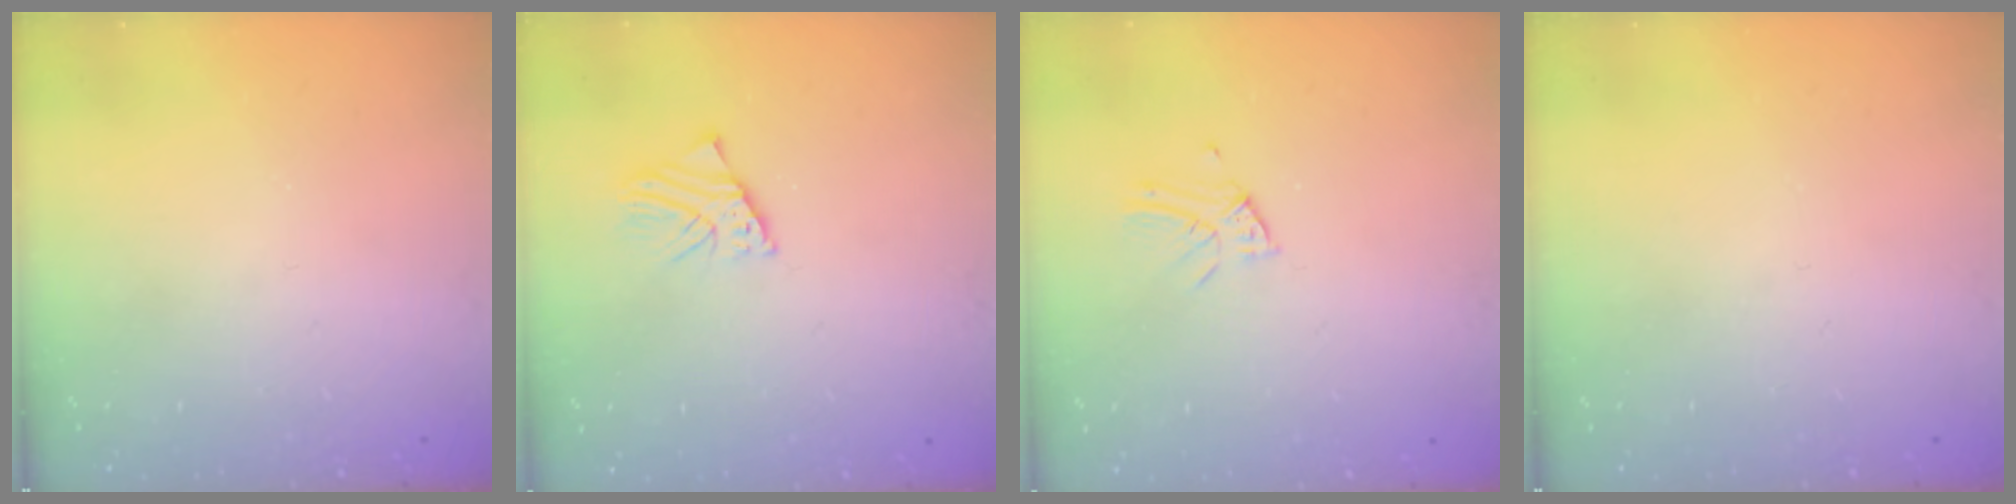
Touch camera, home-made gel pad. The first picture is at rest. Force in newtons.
{"total": 2.5, "press": 2.5, "slide": 0.3}
{"total": 4.0, "press": 3.9, "slide": 0.3}
{"total": 0.0}